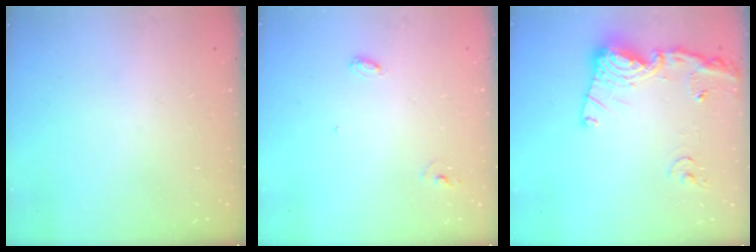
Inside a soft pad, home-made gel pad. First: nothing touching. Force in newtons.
{"total": 4.5, "press": 4.5, "slide": 0.4}
{"total": 15.8, "press": 15.7, "slide": 1.8}